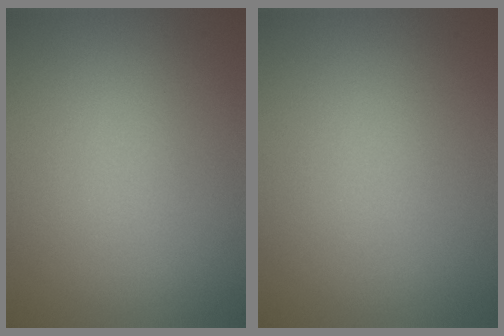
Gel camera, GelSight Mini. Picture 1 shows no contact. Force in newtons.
{"total": 0.0}